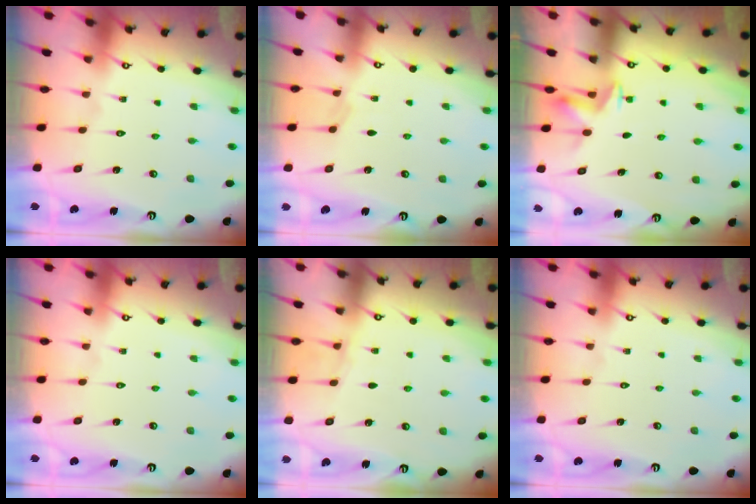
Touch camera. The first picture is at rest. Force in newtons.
{"total": 2.3, "press": 2.3, "slide": 0.5}
{"total": 3.0, "press": 2.9, "slide": 0.8}
{"total": 0.0}
{"total": 3.0, "press": 2.9, "slide": 0.4}
{"total": 0.0}